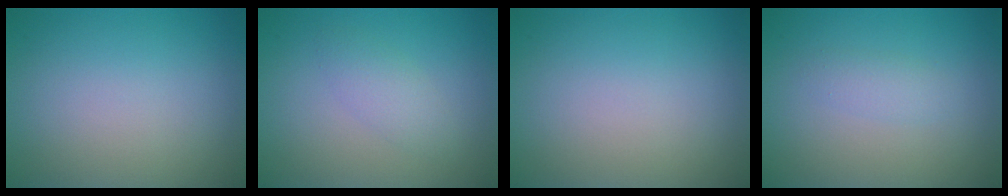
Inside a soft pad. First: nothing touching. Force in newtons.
{"total": 1.8, "press": 1.8, "slide": 0.2}
{"total": 0.0}
{"total": 1.3, "press": 1.3, "slide": 0.1}